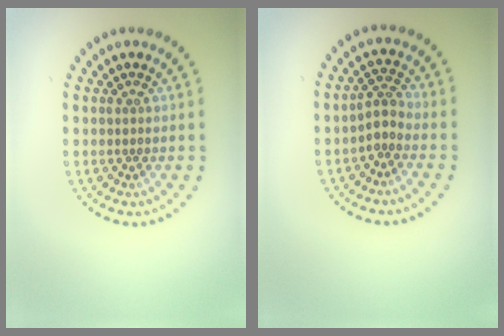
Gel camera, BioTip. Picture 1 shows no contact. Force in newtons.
{"total": 1.8, "press": 1.4, "slide": 1.2}